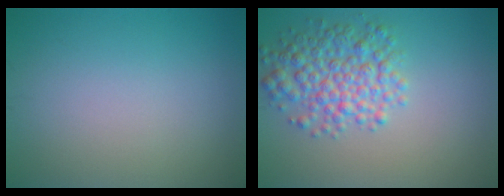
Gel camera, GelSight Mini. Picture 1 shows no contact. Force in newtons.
{"total": 5.0, "press": 5.0, "slide": 0.1}